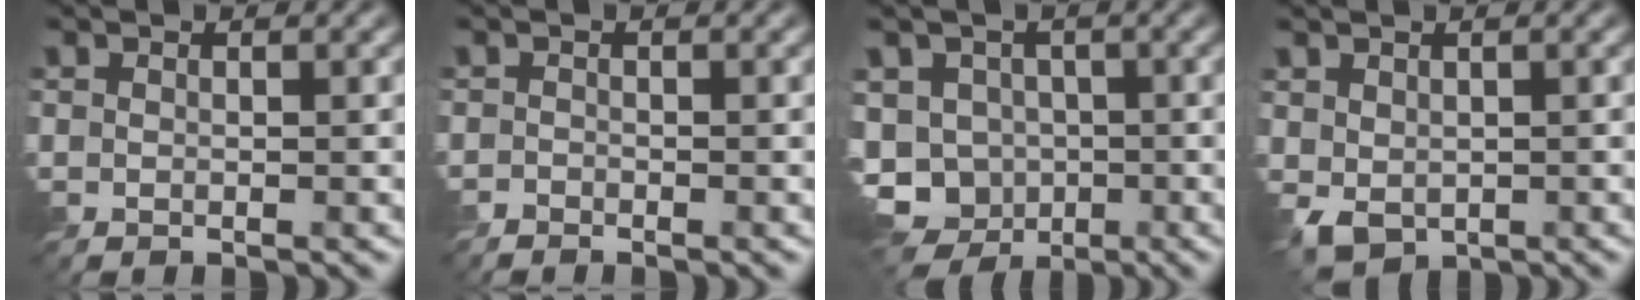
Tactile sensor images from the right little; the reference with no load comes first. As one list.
[{"total": 0.8, "force": [-0.8, 0.3, 0.0], "torque": [0.005, -0.005, -0.020]}, {"total": 10.9, "force": [-5.0, 8.4, 4.7], "torque": [-0.088, -0.018, -0.084]}, {"total": 2.4, "force": [0.2, 1.9, 1.4], "torque": [-0.033, -0.010, 0.003]}]